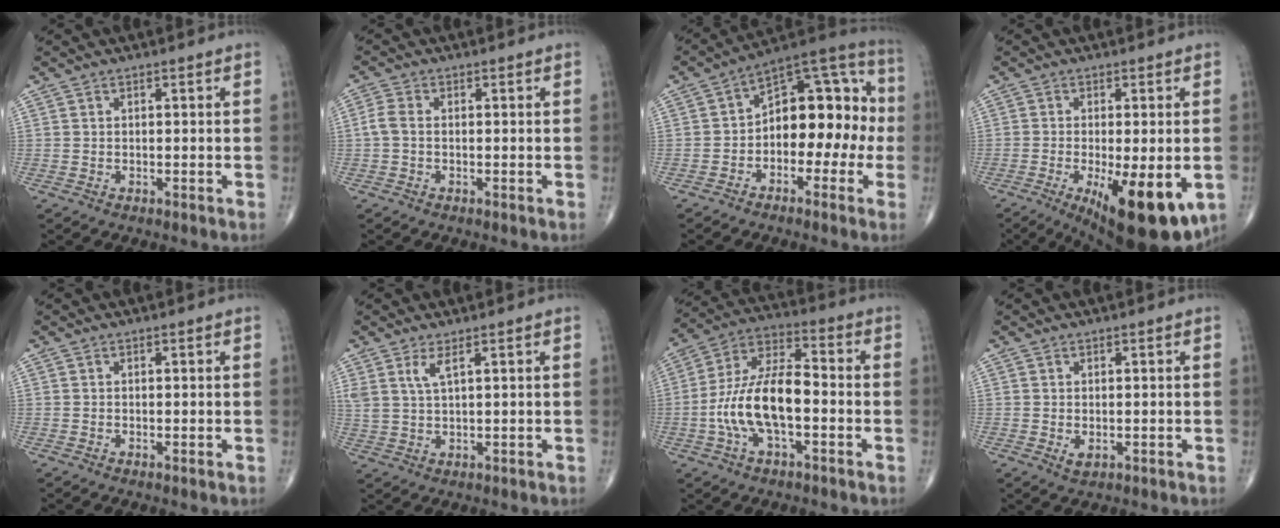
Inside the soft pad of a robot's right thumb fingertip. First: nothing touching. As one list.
[{"total": 2.6, "force": [-0.3, 1.5, 2.0], "torque": [-0.047, 0.004, -0.012]}, {"total": 15.6, "force": [-1.7, 9.5, 12.3], "torque": [-0.124, 0.057, -0.040]}, {"total": 15.7, "force": [-5.4, 5.4, 13.7], "torque": [-0.173, -0.020, -0.066]}, {"total": 0.0}, {"total": 3.2, "force": [1.8, 0.7, 2.6], "torque": [-0.061, -0.010, 0.043]}, {"total": 14.6, "force": [-3.0, 6.5, 12.7], "torque": [-0.249, 0.044, -0.060]}, {"total": 1.5, "force": [-0.2, 0.9, 1.2], "torque": [-0.017, -0.002, 0.003]}]